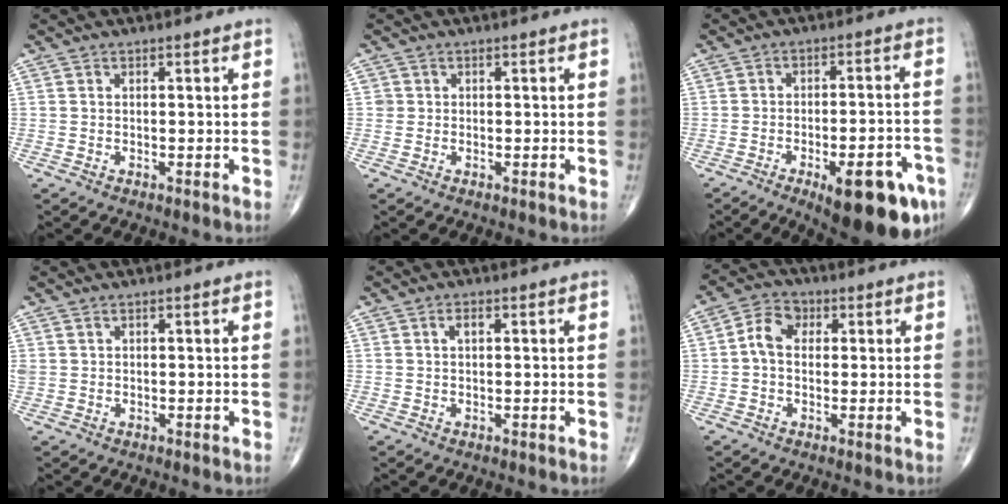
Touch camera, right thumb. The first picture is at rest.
{"total": 1.0, "force": [0.1, 1.0, 0.0], "torque": [0.007, 0.003, 0.000]}
{"total": 17.1, "force": [-8.6, 5.8, 13.6], "torque": [-0.129, 0.037, -0.107]}
{"total": 1.0, "force": [0.6, 0.7, 0.4], "torque": [-0.005, 0.002, 0.013]}
{"total": 1.7, "force": [0.6, 0.8, 1.4], "torque": [-0.026, 0.002, 0.010]}
{"total": 5.6, "force": [0.4, 4.2, 3.7], "torque": [-0.059, 0.016, -0.002]}